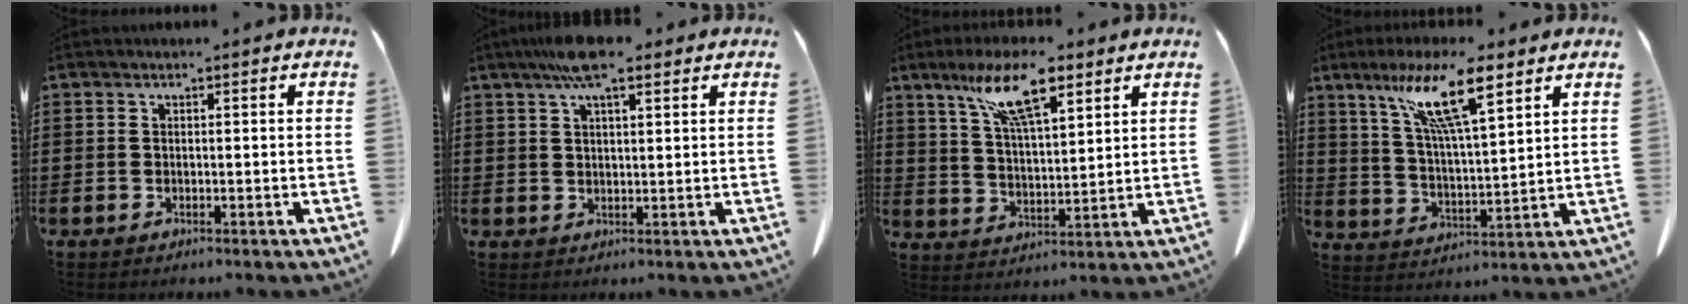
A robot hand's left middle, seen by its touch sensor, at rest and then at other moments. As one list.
[{"total": 6.3, "force": [3.9, 1.6, 4.6], "torque": [-0.100, 0.006, 0.070]}, {"total": 10.4, "force": [6.8, 2.8, 7.4], "torque": [-0.150, -0.007, 0.118]}, {"total": 11.9, "force": [7.7, 1.9, 8.8], "torque": [-0.189, -0.012, 0.132]}]